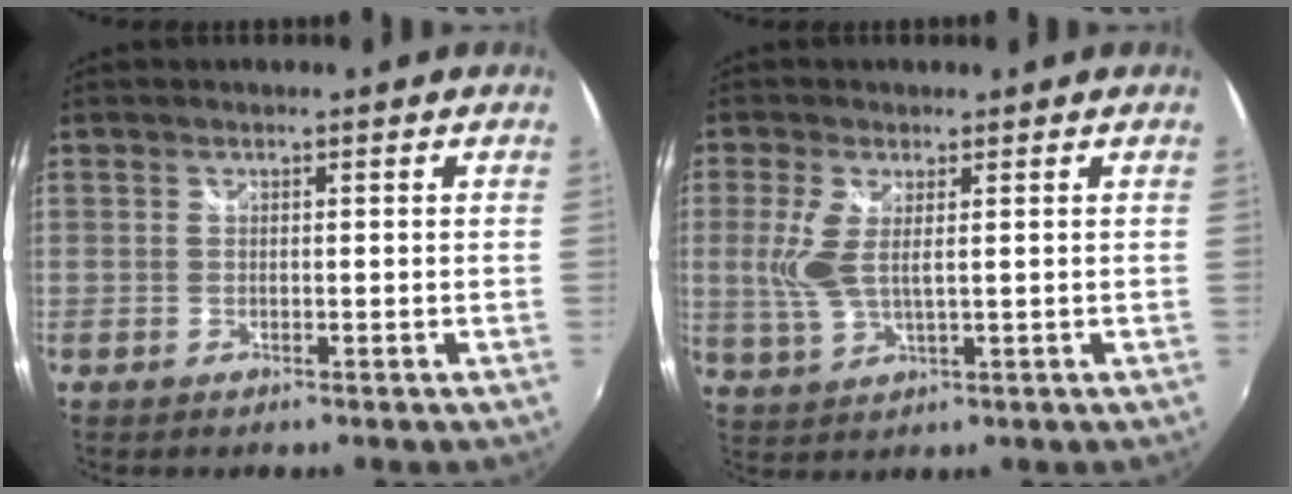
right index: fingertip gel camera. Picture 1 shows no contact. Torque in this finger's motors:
{"motor_torque": [0.20, 0.01, 0.32, 0.11]}